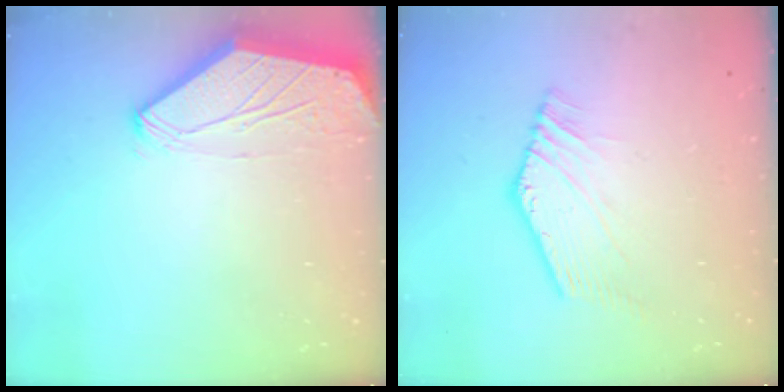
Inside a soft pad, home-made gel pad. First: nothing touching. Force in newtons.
{"total": 1.1, "press": 1.1, "slide": 0.1}